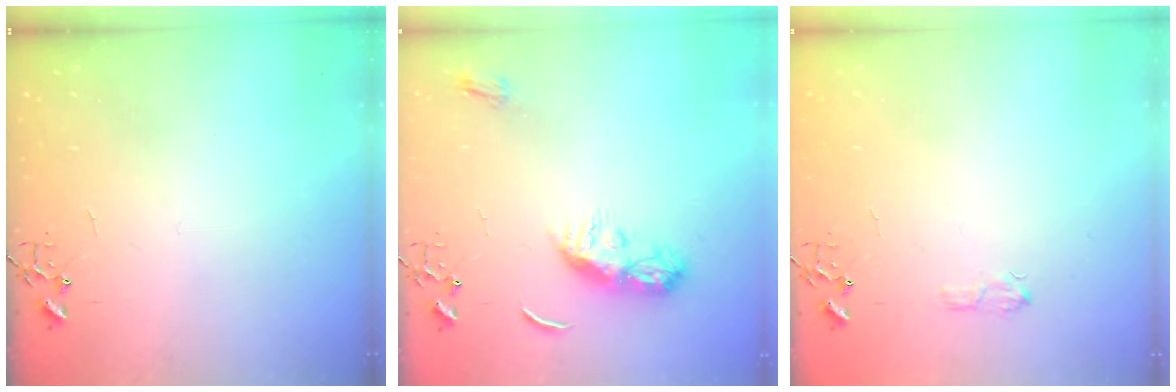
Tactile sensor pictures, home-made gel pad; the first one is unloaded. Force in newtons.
{"total": 9.0, "press": 9.0, "slide": 0.2}
{"total": 5.5, "press": 5.5, "slide": 0.8}